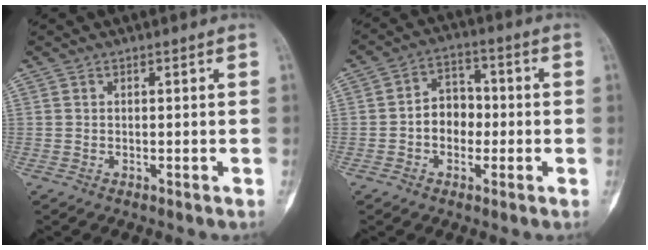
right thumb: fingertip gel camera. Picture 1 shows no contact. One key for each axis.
{"total": 7.0, "fx": -1.0, "fy": 5.5, "fz": 4.3, "tx": -0.032, "ty": 0.026, "tz": -0.029}